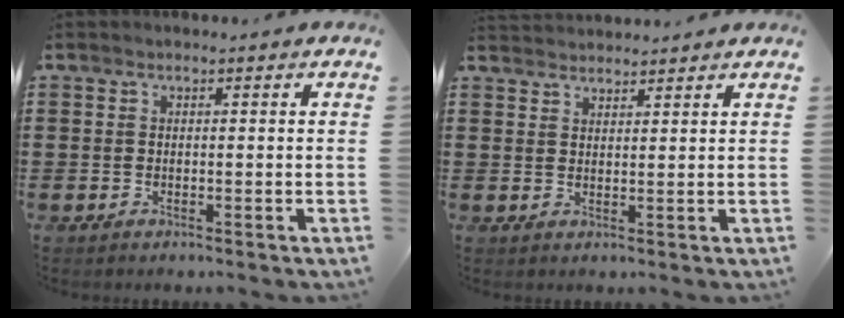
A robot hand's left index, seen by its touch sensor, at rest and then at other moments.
{"total": 2.2, "force": [2.2, 0.1, -0.2], "torque": [-0.002, -0.004, 0.044]}